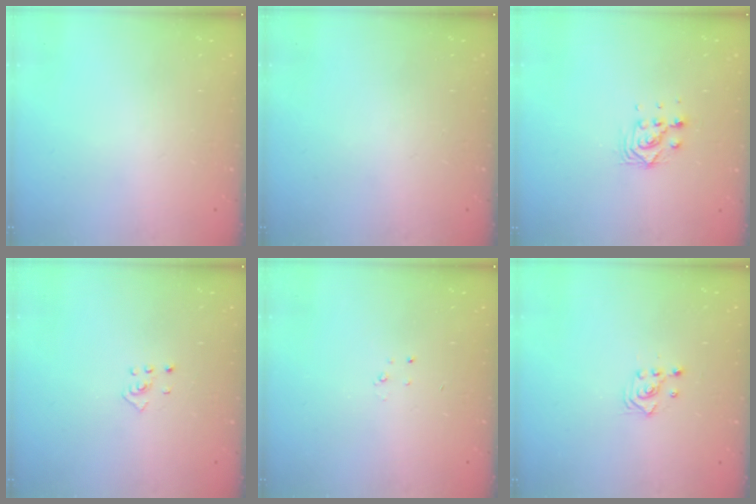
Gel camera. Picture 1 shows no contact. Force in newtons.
{"total": 0.0}
{"total": 6.1, "press": 6.1, "slide": 0.2}
{"total": 2.0, "press": 1.9, "slide": 0.8}
{"total": 2.3, "press": 2.3, "slide": 0.3}
{"total": 2.5, "press": 2.5, "slide": 0.3}